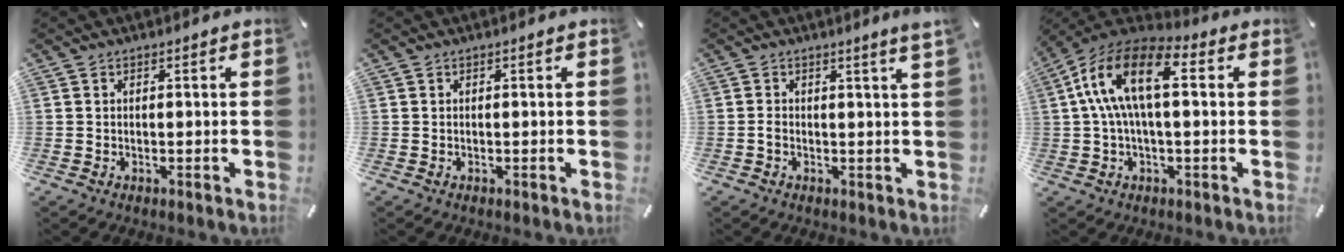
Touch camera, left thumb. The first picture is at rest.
{"total": 0.0}
{"total": 2.6, "force": [0.3, 0.3, 2.5], "torque": [-0.047, -0.001, 0.006]}
{"total": 14.2, "force": [2.2, 7.0, 12.1], "torque": [-0.261, 0.002, 0.035]}